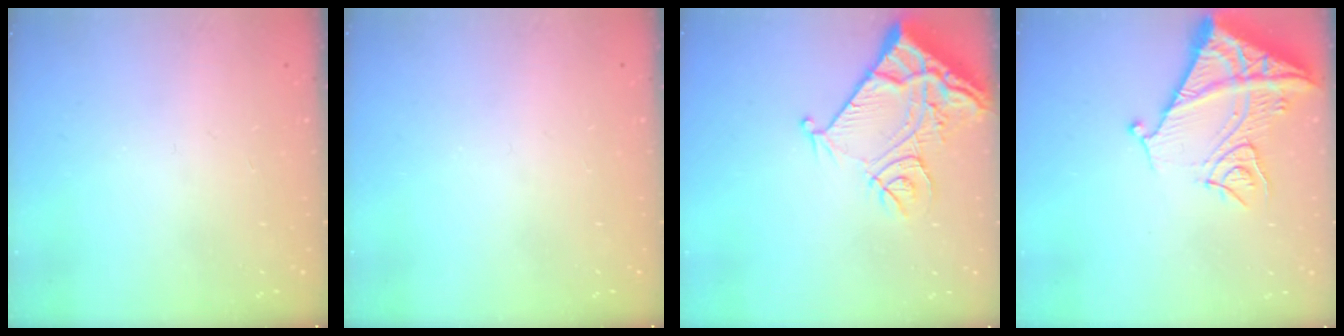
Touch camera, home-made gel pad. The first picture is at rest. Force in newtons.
{"total": 0.0}
{"total": 13.6, "press": 13.5, "slide": 1.7}
{"total": 13.8, "press": 13.7, "slide": 1.4}